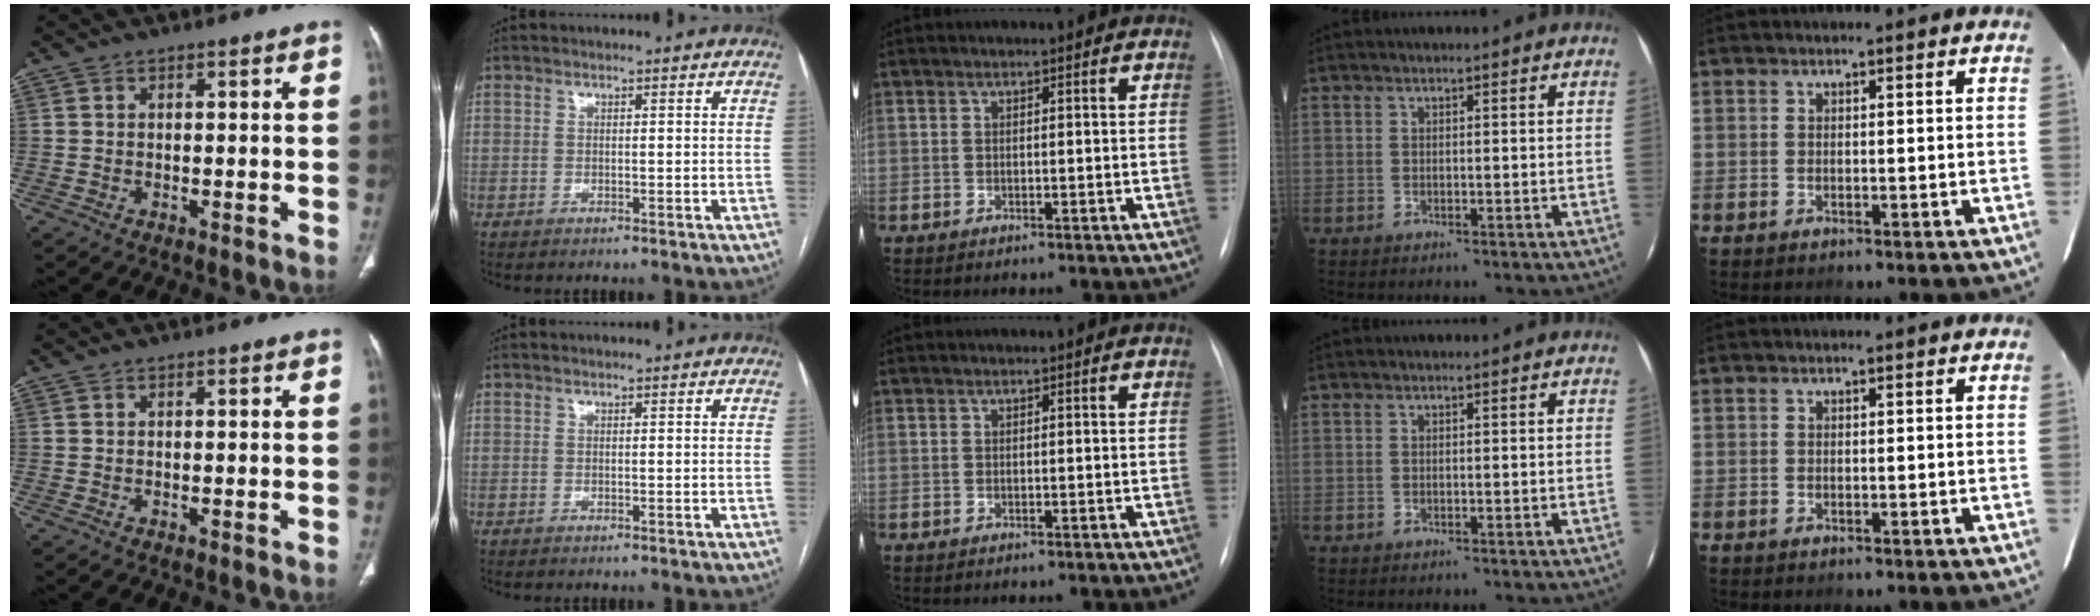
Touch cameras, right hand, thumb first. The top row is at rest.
{}